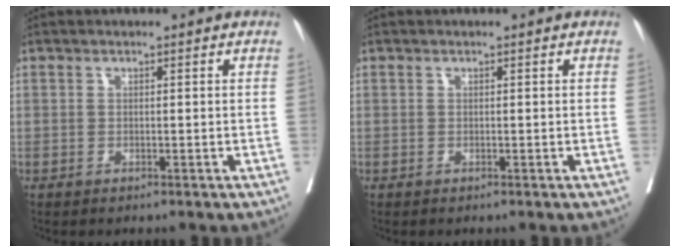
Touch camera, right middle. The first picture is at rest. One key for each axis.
{"total": 0.0}